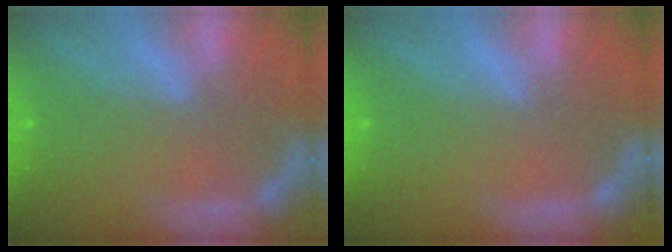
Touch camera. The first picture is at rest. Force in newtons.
{"total": 0.0}